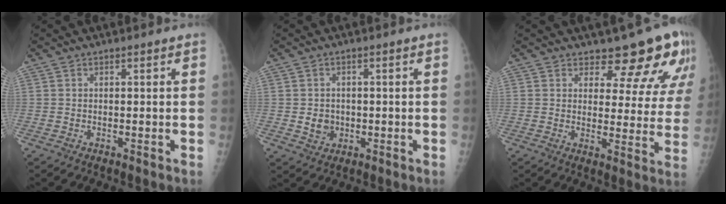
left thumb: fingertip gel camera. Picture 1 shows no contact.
{"total": 3.4, "force": [-0.6, 3.1, 1.3], "torque": [-0.007, 0.001, -0.001]}
{"total": 12.2, "force": [10.0, 4.8, 5.0], "torque": [-0.018, -0.071, 0.106]}